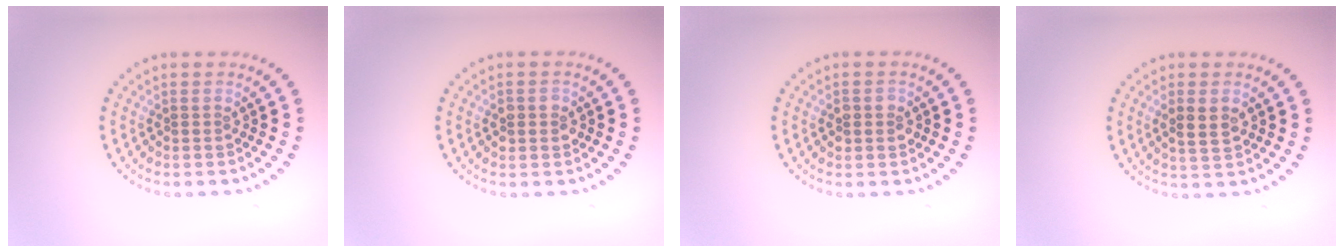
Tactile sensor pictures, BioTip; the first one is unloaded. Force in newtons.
{"total": 1.5, "press": 1.5, "slide": 0.1}
{"total": 1.5, "press": 1.5, "slide": 0.1}
{"total": 2.4, "press": 2.3, "slide": 0.7}